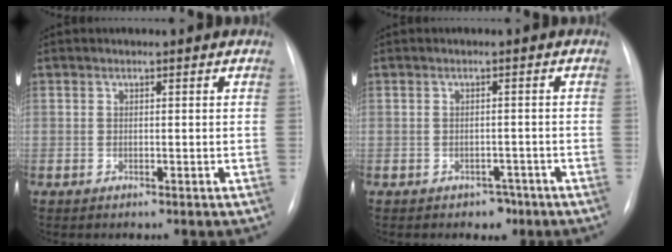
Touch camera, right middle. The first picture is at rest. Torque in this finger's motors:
{"motor_torque": [0.09, -0.04, 0.00, 0.00]}